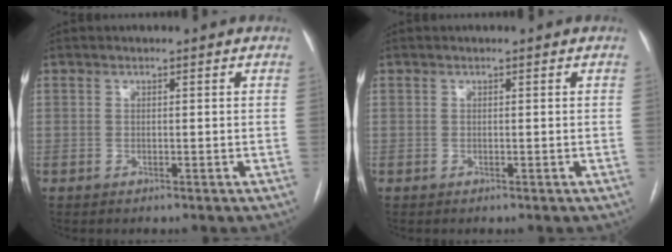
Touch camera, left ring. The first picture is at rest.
{"total": 0.0}